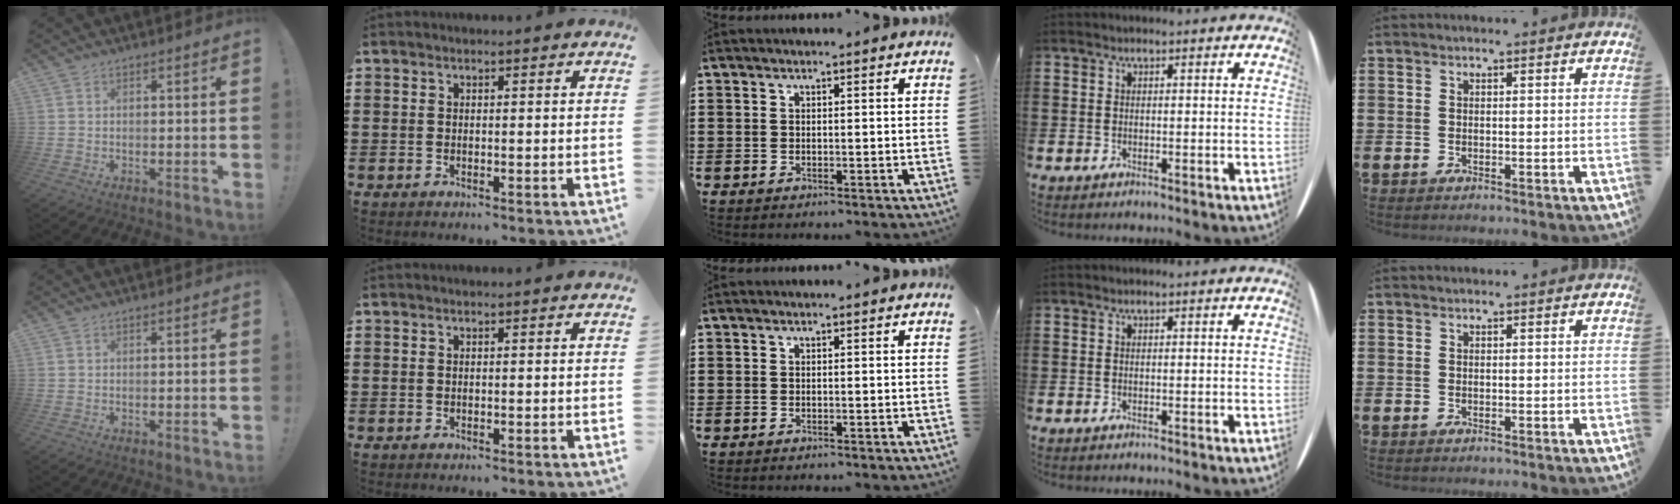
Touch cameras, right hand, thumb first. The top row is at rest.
{}